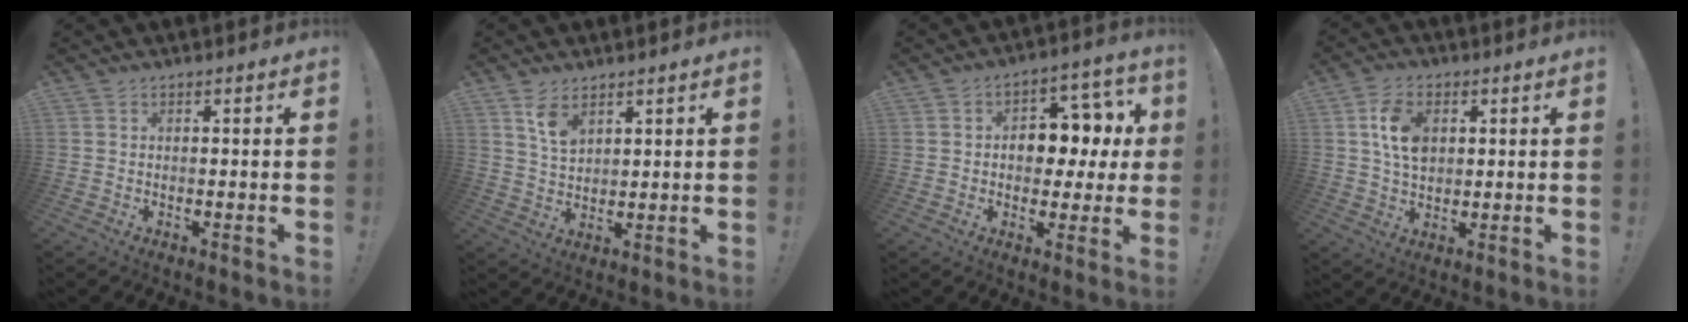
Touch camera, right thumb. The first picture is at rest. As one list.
[{"total": 6.4, "force": [4.1, 3.2, 3.8], "torque": [-0.059, -0.025, 0.072]}, {"total": 10.5, "force": [1.1, 7.9, 6.9], "torque": [-0.084, -0.005, 0.023]}, {"total": 9.7, "force": [2.5, 6.7, 6.6], "torque": [-0.118, 0.004, 0.046]}]